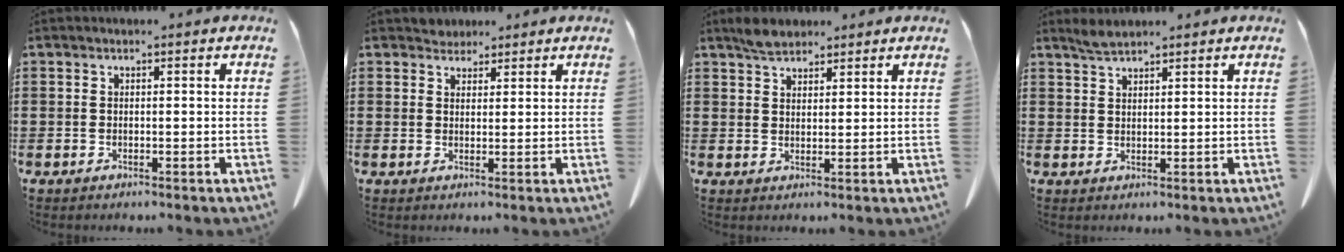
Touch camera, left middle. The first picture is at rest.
{"total": 2.3, "force": [2.3, 0.5, -0.1], "torque": [-0.002, 0.003, 0.046]}
{"total": 3.2, "force": [2.9, 1.0, 1.0], "torque": [-0.024, 0.005, 0.056]}
{"total": 2.2, "force": [2.0, 0.1, 0.8], "torque": [-0.019, 0.002, 0.038]}